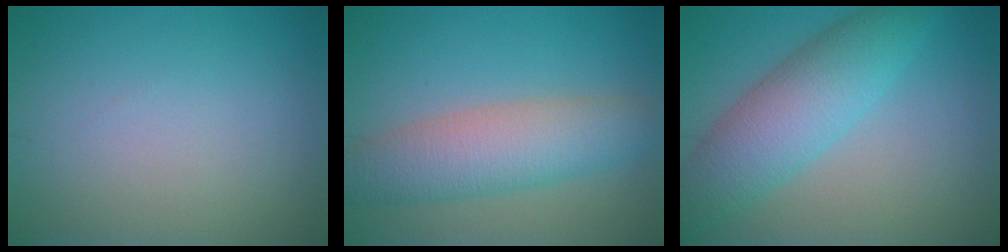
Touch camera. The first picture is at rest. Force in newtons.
{"total": 6.1, "press": 6.1, "slide": 0.3}
{"total": 6.5, "press": 6.5, "slide": 0.1}